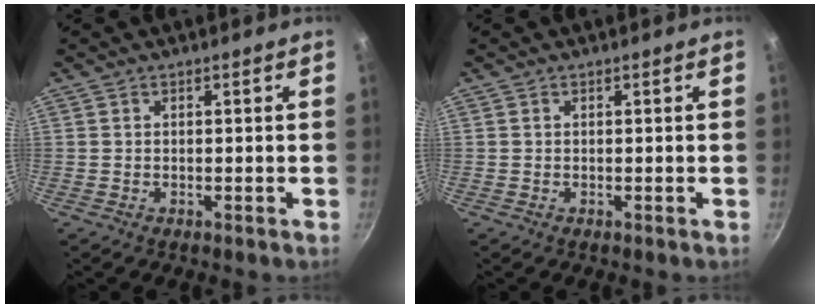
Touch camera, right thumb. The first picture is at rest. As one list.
[{"total": 0.0}]